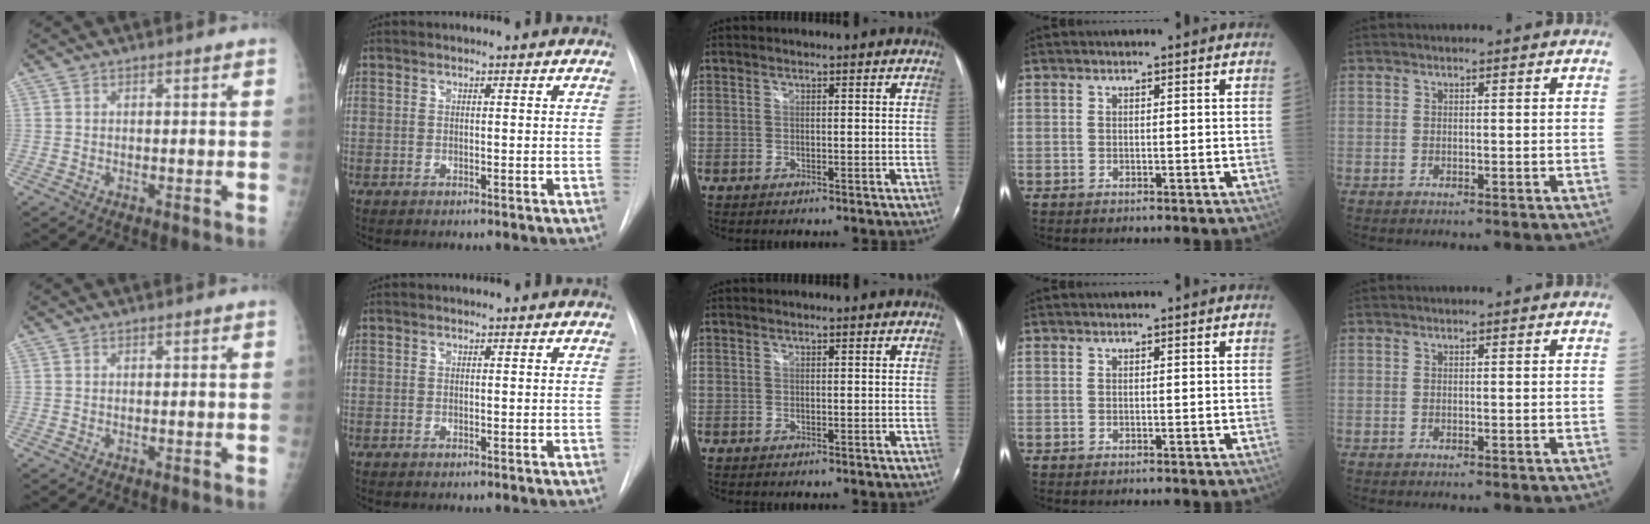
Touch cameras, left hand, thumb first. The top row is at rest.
{}